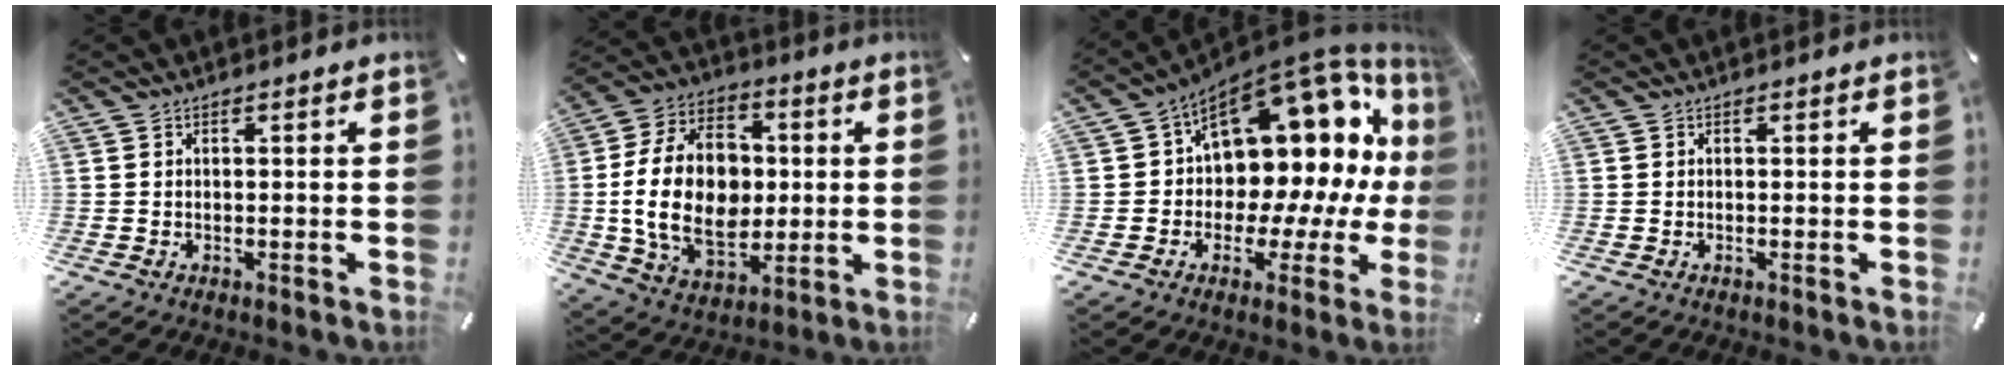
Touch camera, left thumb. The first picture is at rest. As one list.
[{"total": 20.5, "force": [-0.6, 14.9, 14.1], "torque": [-0.293, 0.004, -0.013]}, {"total": 17.2, "force": [8.3, 10.4, 10.9], "torque": [-0.138, -0.091, 0.141]}, {"total": 0.0}]